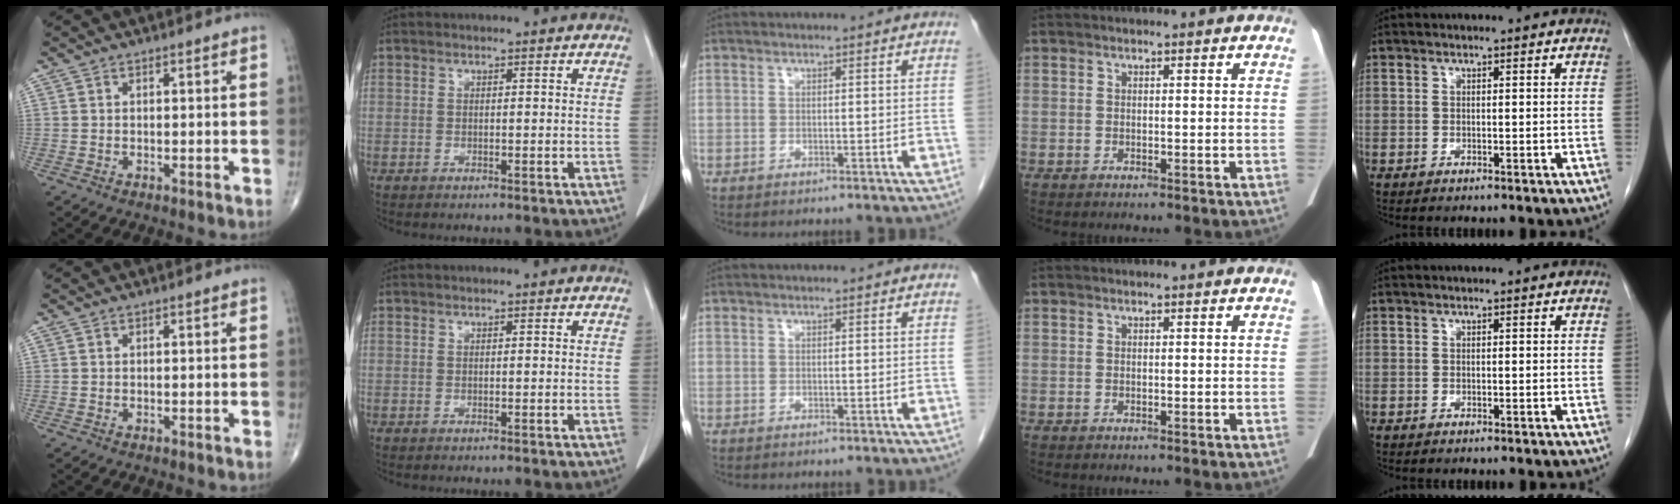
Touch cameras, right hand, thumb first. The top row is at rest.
{}